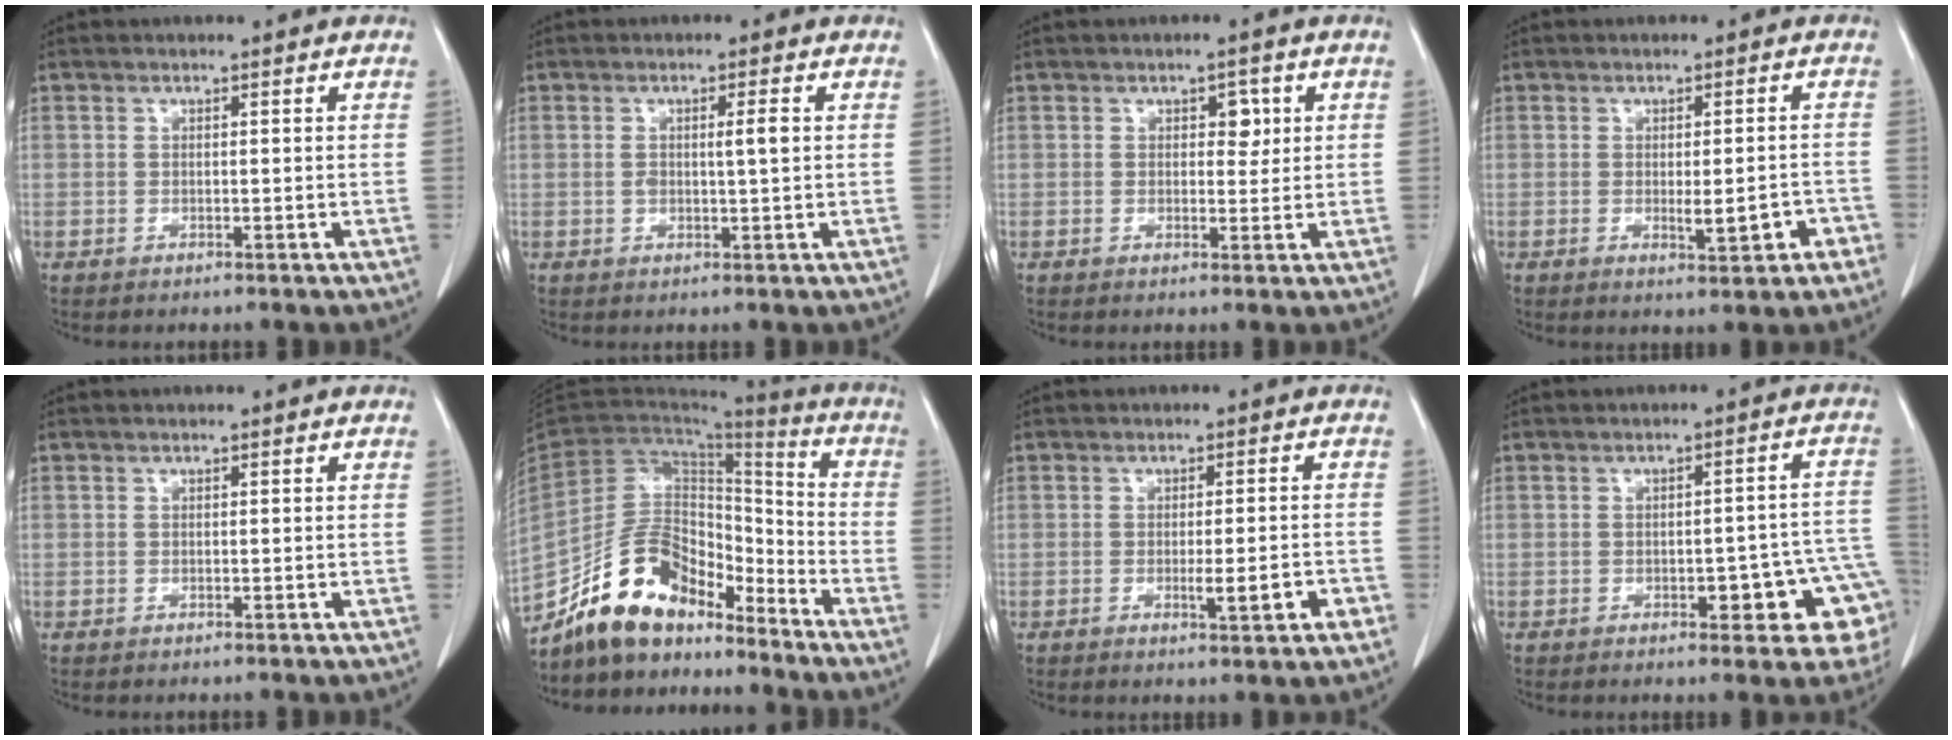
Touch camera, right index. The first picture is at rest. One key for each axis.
{"total": 2.8, "fx": 0.4, "fy": 0.2, "fz": 2.8, "tx": -0.050, "ty": 0.001, "tz": 0.007}
{"total": 2.5, "fx": 0.8, "fy": 1.5, "fz": 1.8, "tx": -0.018, "ty": 0.004, "tz": 0.010}
{"total": 4.9, "fx": -1.8, "fy": 1.2, "fz": 4.4, "tx": -0.056, "ty": 0.000, "tz": -0.018}
{"total": 0.0}
{"total": 14.3, "fx": -11.8, "fy": 5.8, "fz": 5.6, "tx": -0.101, "ty": 0.044, "tz": -0.216}
{"total": 4.9, "fx": -1.8, "fy": 0.6, "fz": 4.5, "tx": -0.064, "ty": -0.004, "tz": -0.022}
{"total": 10.3, "fx": -3.5, "fy": 3.2, "fz": 9.2, "tx": -0.065, "ty": 0.028, "tz": -0.034}